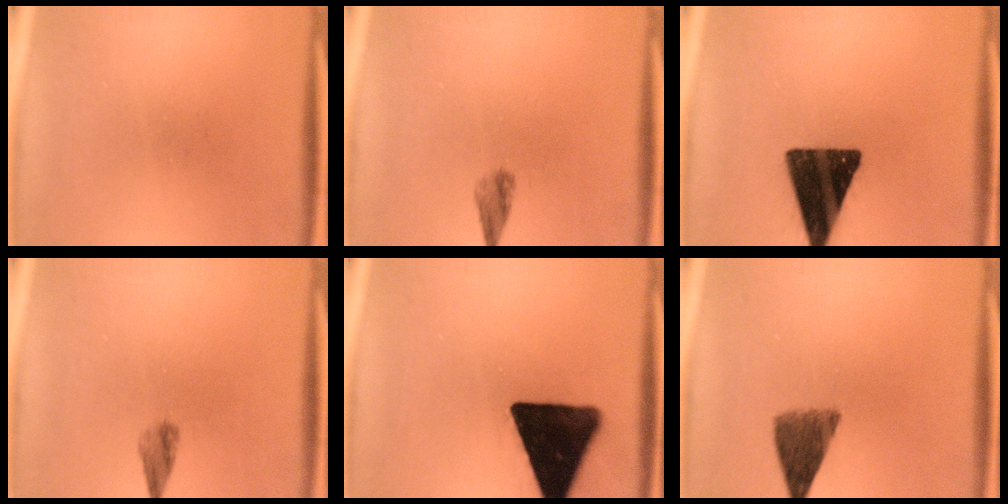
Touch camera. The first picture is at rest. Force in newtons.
{"total": 2.0}
{"total": 16.5}
{"total": 2.0}
{"total": 18.1}
{"total": 6.3}